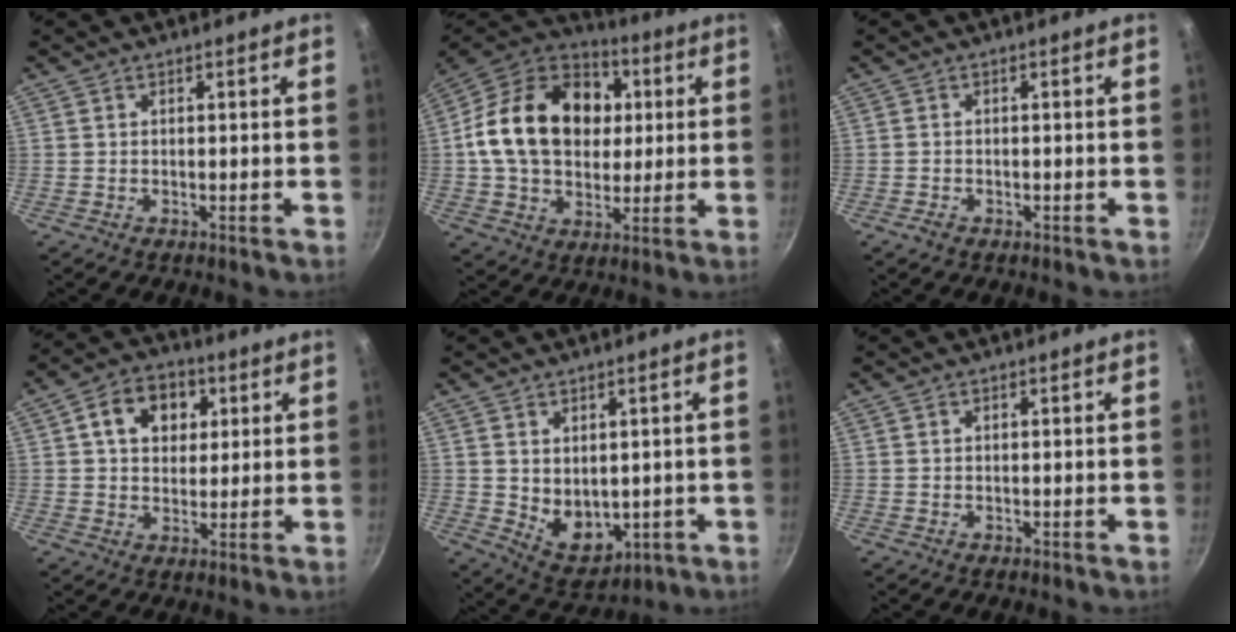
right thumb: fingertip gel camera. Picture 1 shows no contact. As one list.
[{"total": 23.8, "force": [3.5, 17.6, 15.6], "torque": [-0.239, 0.023, 0.051]}, {"total": 1.5, "force": [-0.9, 0.9, 0.7], "torque": [-0.015, 0.007, -0.017]}, {"total": 10.1, "force": [3.2, 7.7, 5.8], "torque": [-0.065, 0.004, 0.042]}, {"total": 8.3, "force": [0.7, 6.0, 5.7], "torque": [-0.064, -0.022, 0.035]}, {"total": 0.0}]